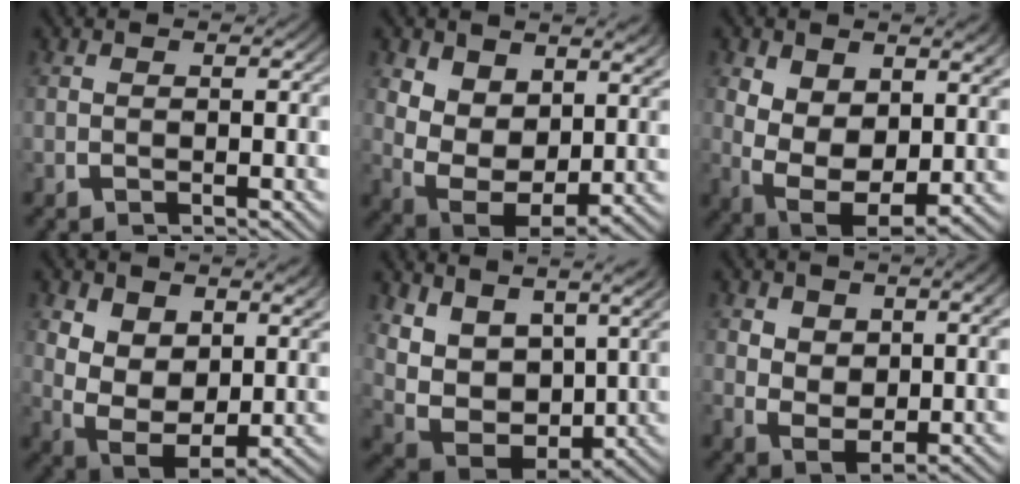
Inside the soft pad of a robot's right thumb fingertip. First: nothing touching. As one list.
[{"total": 9.3, "force": [-0.4, 7.0, 6.1], "torque": [-0.158, -0.063, 0.013]}, {"total": 10.0, "force": [-1.7, 7.1, 6.8], "torque": [-0.165, -0.068, -0.002]}, {"total": 9.3, "force": [-0.6, 6.9, 6.2], "torque": [-0.157, -0.063, 0.012]}, {"total": 10.9, "force": [1.5, 7.9, 7.3], "torque": [-0.162, -0.033, 0.030]}, {"total": 4.0, "force": [0.4, 2.8, 2.9], "torque": [-0.061, -0.029, 0.026]}]